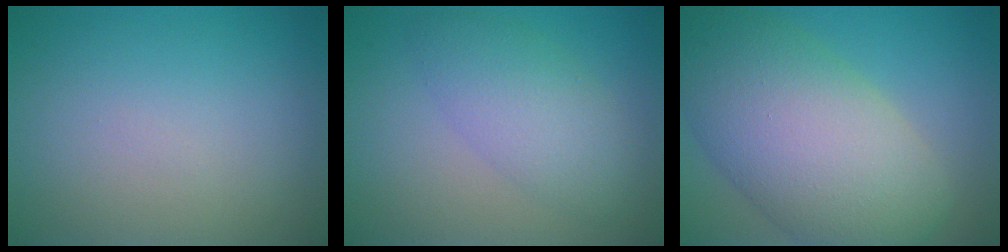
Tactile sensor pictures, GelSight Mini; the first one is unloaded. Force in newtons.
{"total": 4.5, "press": 4.5, "slide": 0.1}
{"total": 12.3, "press": 12.3, "slide": 0.7}